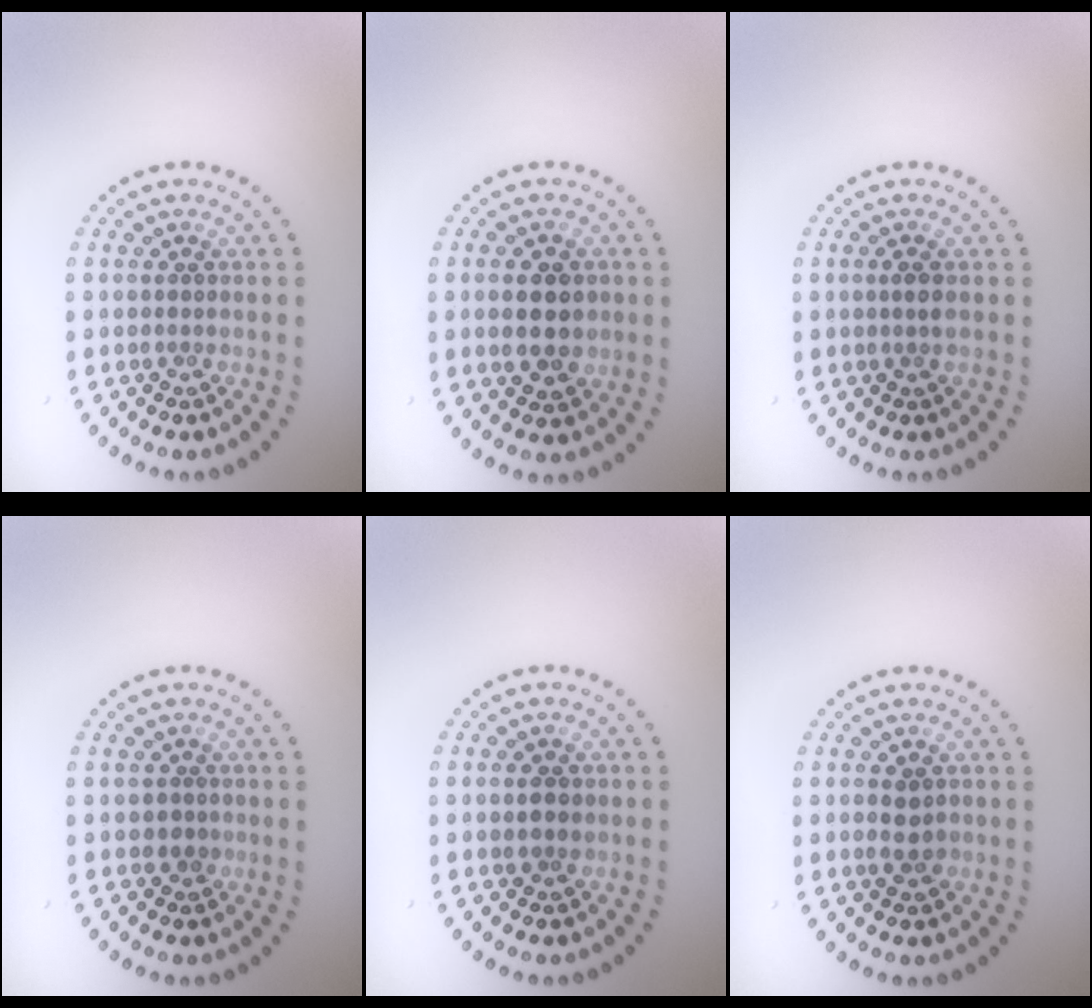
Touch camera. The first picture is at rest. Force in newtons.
{"total": 3.9, "press": 3.9, "slide": 0.2}
{"total": 0.9, "press": 0.8, "slide": 0.4}
{"total": 0.8, "press": 0.6, "slide": 0.5}
{"total": 1.2, "press": 1.2, "slide": 0.2}
{"total": 1.6, "press": 1.5, "slide": 0.2}